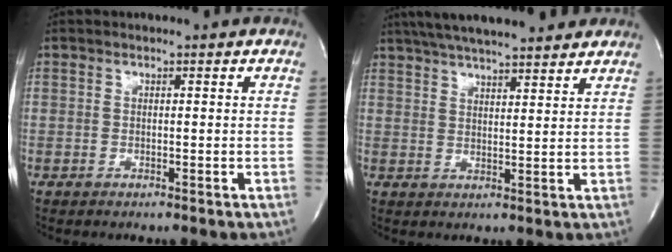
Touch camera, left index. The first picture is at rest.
{"total": 16.6, "force": [14.2, 2.5, 8.3], "torque": [-0.143, 0.037, 0.208]}